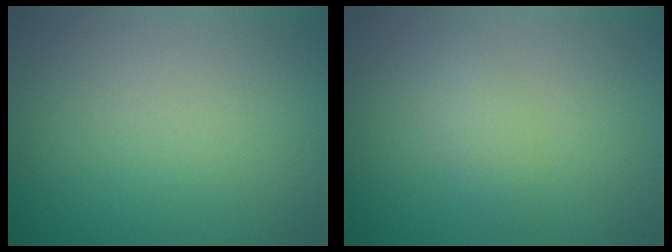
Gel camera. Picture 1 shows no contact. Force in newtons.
{"total": 1.7, "press": 1.7, "slide": 0.0}